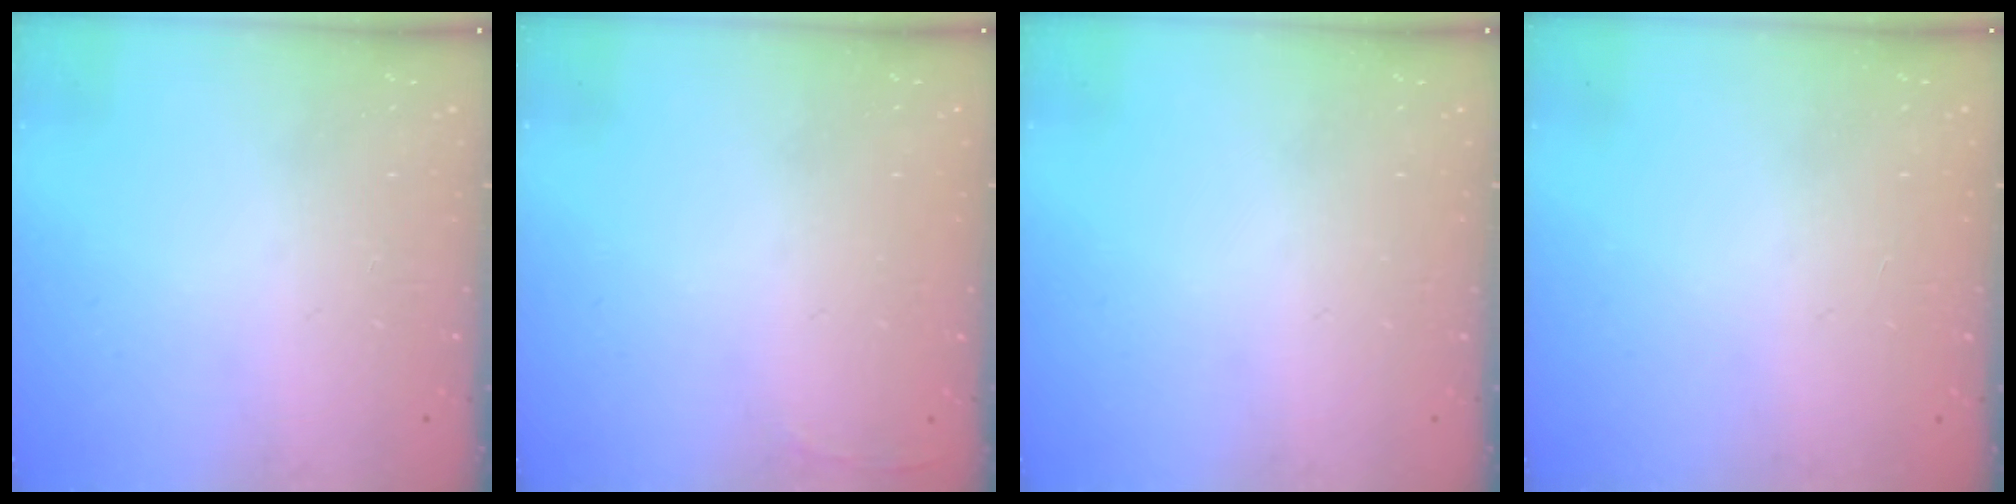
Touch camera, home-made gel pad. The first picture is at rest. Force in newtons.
{"total": 2.5, "press": 2.4, "slide": 0.9}
{"total": 0.0}
{"total": 0.0}